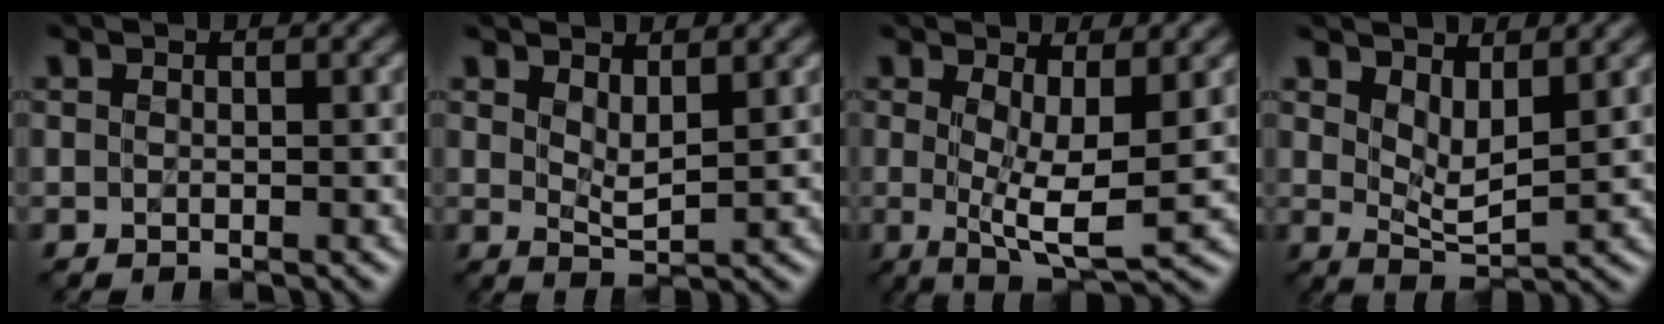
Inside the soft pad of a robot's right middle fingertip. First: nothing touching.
{"total": 1.7, "force": [1.0, 0.3, 1.4], "torque": [-0.029, -0.007, 0.020]}
{"total": 4.5, "force": [0.3, 1.0, 4.3], "torque": [-0.083, -0.013, 0.007]}
{"total": 2.6, "force": [1.4, 0.8, 2.1], "torque": [-0.045, -0.012, 0.026]}